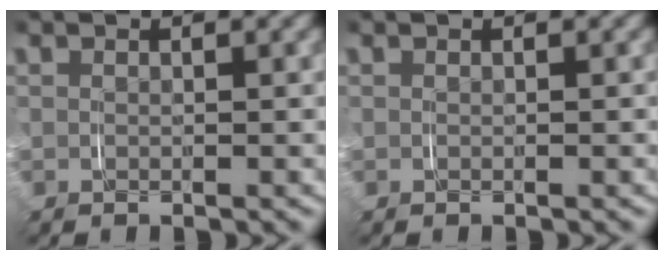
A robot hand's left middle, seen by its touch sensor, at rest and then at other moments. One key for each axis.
{"total": 0.0}